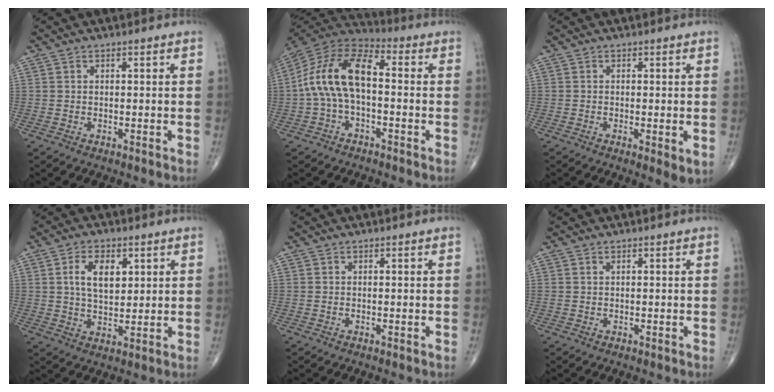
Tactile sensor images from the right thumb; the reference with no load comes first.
{"total": 14.0, "force": [-0.5, 7.3, 12.0], "torque": [-0.231, 0.042, -0.023]}
{"total": 3.1, "force": [-0.6, 0.9, 2.9], "torque": [-0.051, -0.012, -0.012]}
{"total": 7.7, "force": [2.4, 4.4, 5.9], "torque": [-0.087, -0.012, 0.044]}
{"total": 0.0}
{"total": 0.0}